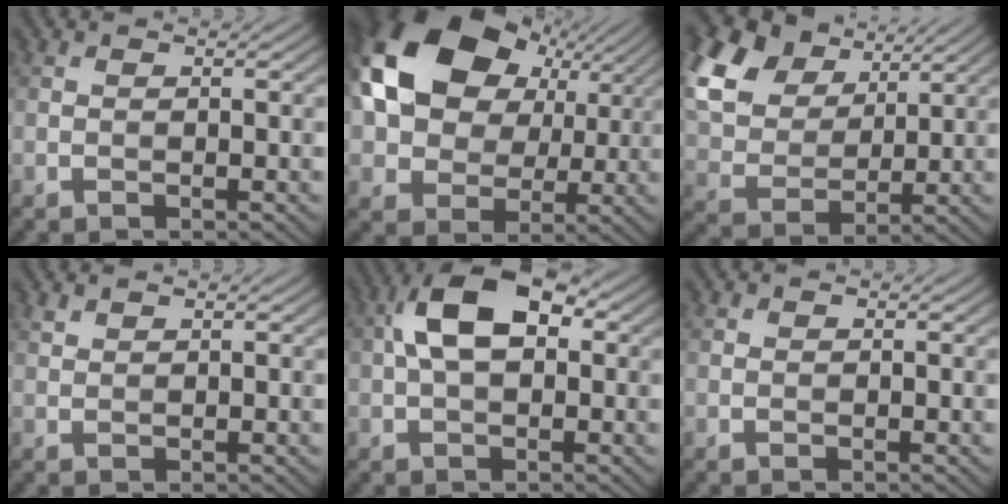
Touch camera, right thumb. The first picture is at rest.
{"total": 17.9, "force": [5.8, 12.9, 10.9], "torque": [-0.226, 0.026, 0.108]}
{"total": 16.2, "force": [8.3, 10.5, 9.1], "torque": [-0.270, 0.046, 0.167]}
{"total": 1.0, "force": [0.9, 0.3, 0.3], "torque": [-0.011, 0.002, 0.023]}
{"total": 9.0, "force": [1.6, 5.0, 7.3], "torque": [-0.140, 0.017, 0.018]}
{"total": 0.5, "force": [0.3, 0.4, 0.1], "torque": [0.000, -0.001, 0.008]}